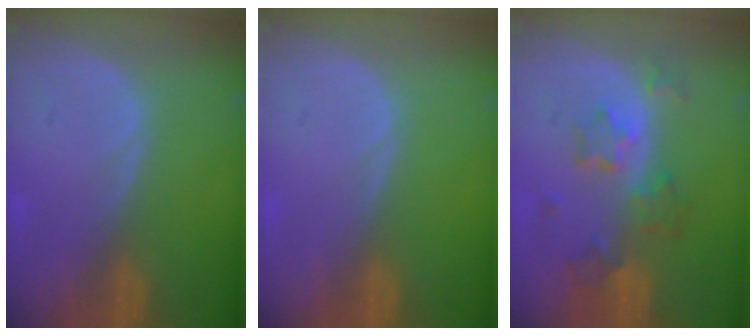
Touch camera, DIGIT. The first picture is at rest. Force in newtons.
{"total": 0.0}
{"total": 7.2, "press": 6.4, "slide": 3.4}